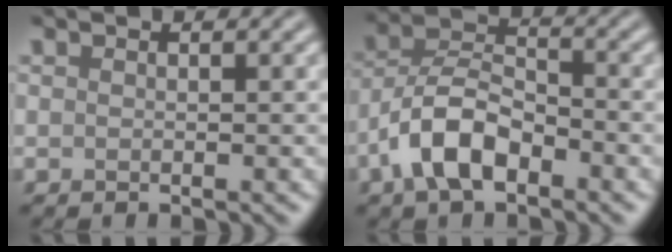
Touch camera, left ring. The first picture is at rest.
{"total": 6.1, "force": [-3.1, 3.1, 4.2], "torque": [-0.075, 0.009, -0.067]}